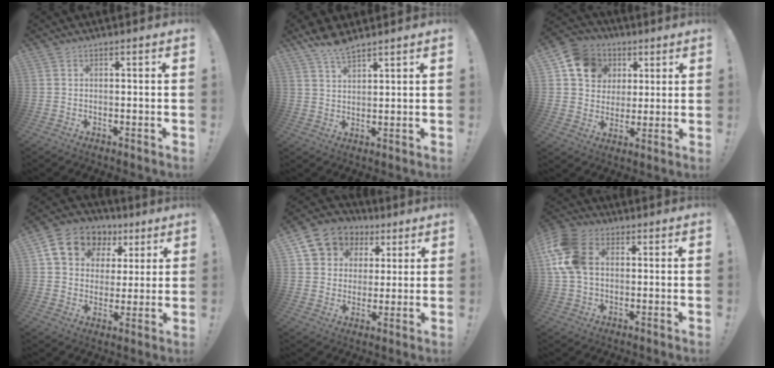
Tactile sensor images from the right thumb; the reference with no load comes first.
{"total": 6.0, "force": [5.1, 1.4, 2.8], "torque": [-0.061, -0.027, 0.095]}
{"total": 12.7, "force": [4.7, 10.8, 4.7], "torque": [-0.053, -0.023, 0.094]}
{"total": 13.8, "force": [6.3, 10.7, 5.9], "torque": [-0.093, -0.025, 0.125]}
{"total": 10.1, "force": [4.5, 8.5, 2.9], "torque": [-0.042, -0.030, 0.093]}
{"total": 14.3, "force": [2.8, 10.3, 9.5], "torque": [-0.201, 0.001, 0.054]}